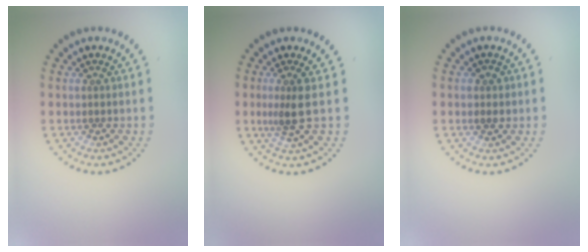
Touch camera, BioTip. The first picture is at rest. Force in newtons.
{"total": 2.4, "press": 1.8, "slide": 1.5}
{"total": 1.5, "press": 1.4, "slide": 0.4}